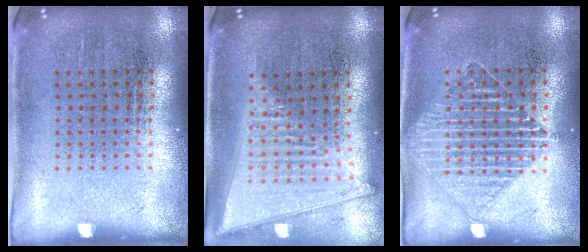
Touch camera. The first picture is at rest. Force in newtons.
{"total": 1.8, "press": 1.6, "slide": 0.9}
{"total": 1.5, "press": 1.5, "slide": 0.2}